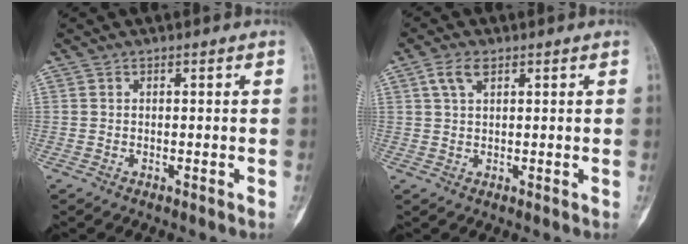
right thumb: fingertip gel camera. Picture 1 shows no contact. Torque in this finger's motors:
{"motor_torque": [-0.19, 0.19, -0.02, 0.03, 0.02]}